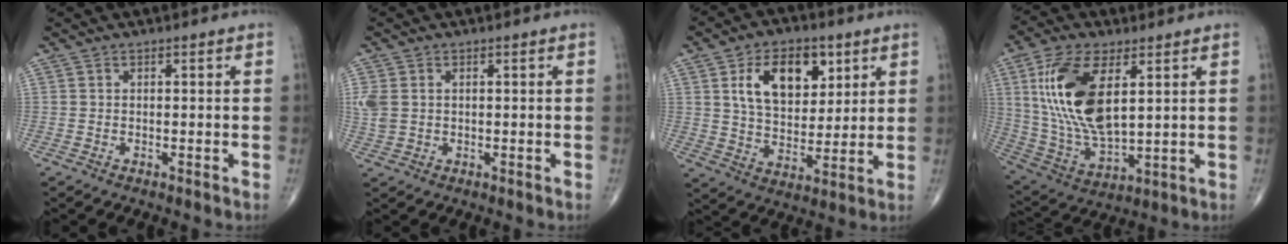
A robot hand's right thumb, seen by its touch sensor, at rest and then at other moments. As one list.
[{"total": 4.1, "force": [0.5, 3.0, 2.7], "torque": [-0.079, 0.006, 0.015]}, {"total": 14.3, "force": [5.5, 8.8, 9.9], "torque": [-0.122, -0.022, 0.101]}, {"total": 18.6, "force": [5.1, 8.7, 15.7], "torque": [-0.316, -0.021, 0.104]}]